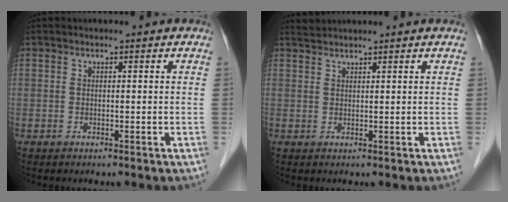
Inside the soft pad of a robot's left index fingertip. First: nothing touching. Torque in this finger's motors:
{"motor_torque": [0.24, -0.20, 0.04, 0.00]}